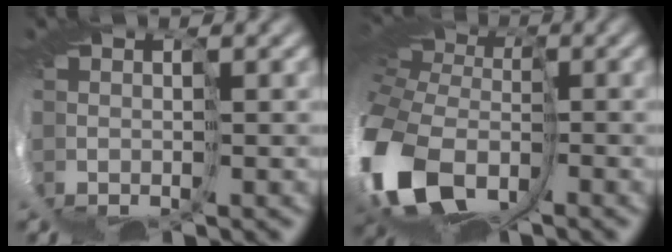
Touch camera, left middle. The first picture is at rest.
{"total": 12.1, "force": [-4.6, 8.3, 7.5], "torque": [-0.224, -0.032, -0.080]}